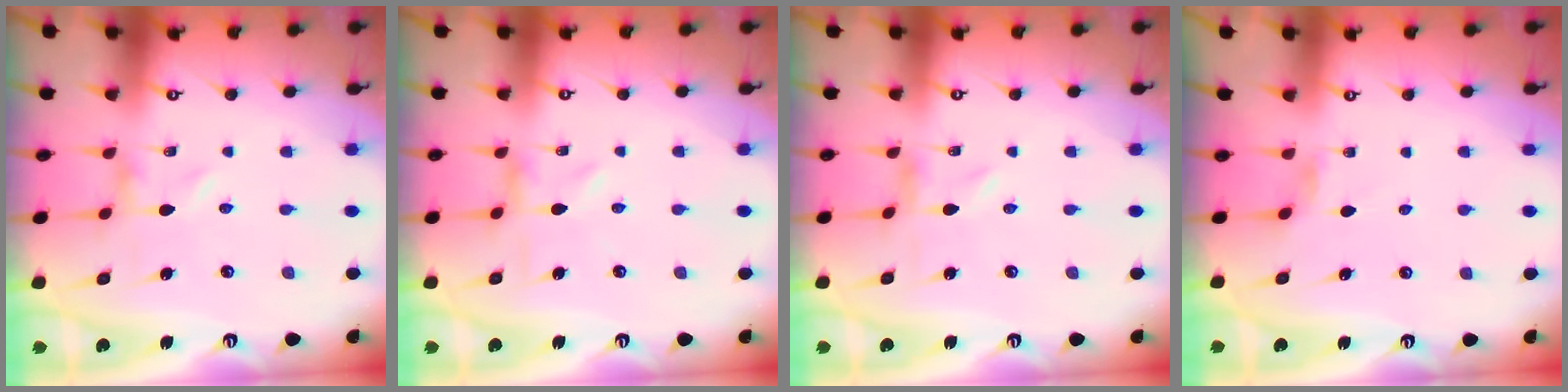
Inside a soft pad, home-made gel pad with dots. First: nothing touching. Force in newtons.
{"total": 1.8, "press": 1.8, "slide": 0.3}
{"total": 0.0}
{"total": 2.5, "press": 2.4, "slide": 0.4}